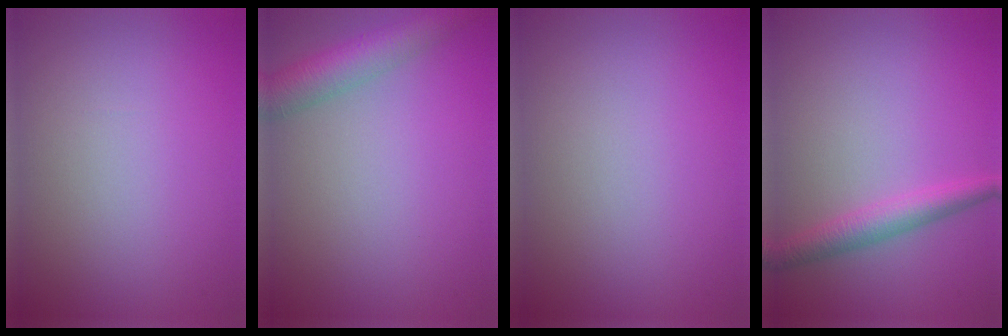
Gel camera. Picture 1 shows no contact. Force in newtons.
{"total": 4.5, "press": 4.5, "slide": 0.3}
{"total": 0.0}
{"total": 2.8, "press": 2.8, "slide": 0.0}